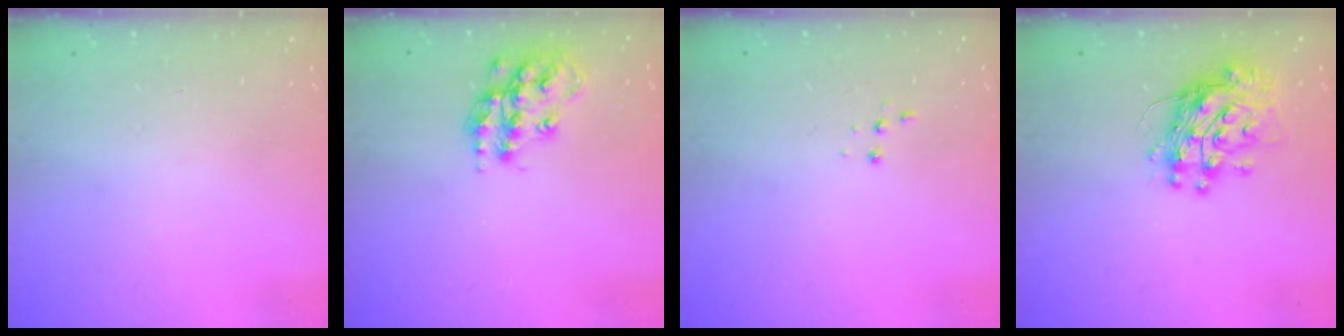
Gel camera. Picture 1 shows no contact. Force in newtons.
{"total": 16.1, "press": 16.1, "slide": 1.0}
{"total": 2.7, "press": 2.7, "slide": 0.5}
{"total": 11.7, "press": 11.6, "slide": 1.2}